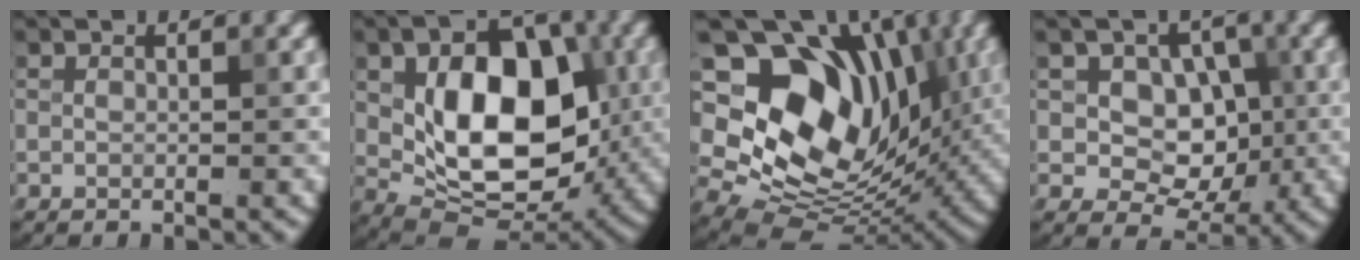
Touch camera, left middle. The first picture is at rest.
{"total": 11.3, "force": [0.8, 7.1, 8.8], "torque": [-0.140, -0.009, 0.016]}
{"total": 15.3, "force": [4.4, 10.7, 10.0], "torque": [-0.160, 0.021, 0.080]}
{"total": 6.4, "force": [0.8, 5.2, 3.7], "torque": [-0.049, 0.002, 0.005]}